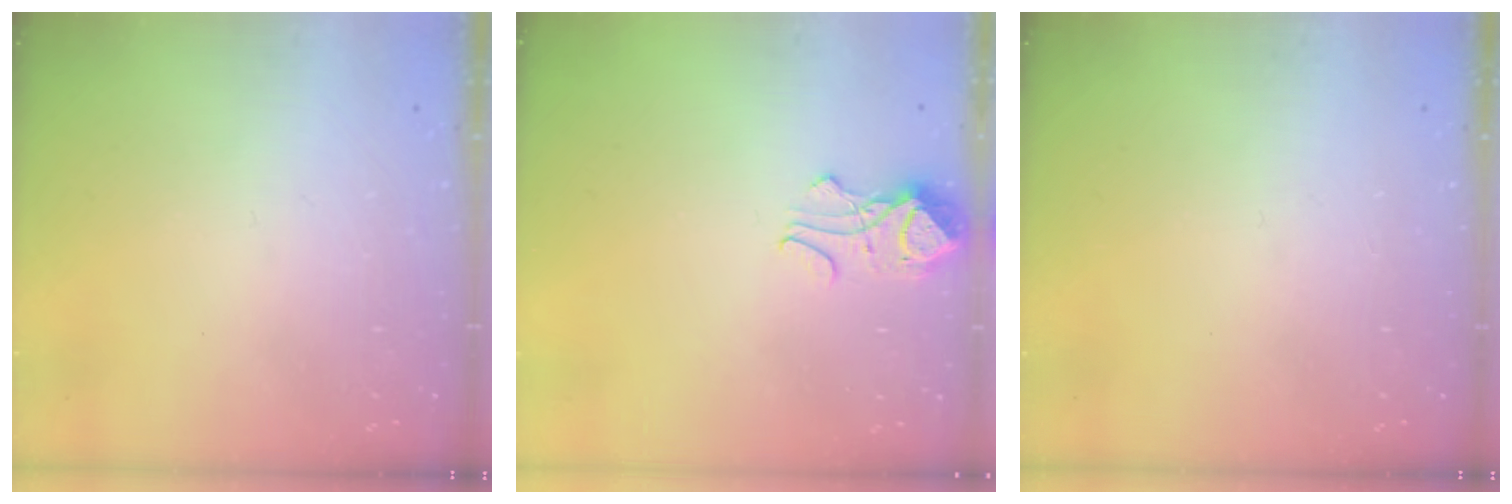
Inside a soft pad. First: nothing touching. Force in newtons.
{"total": 2.9, "press": 2.9, "slide": 0.4}
{"total": 0.0}